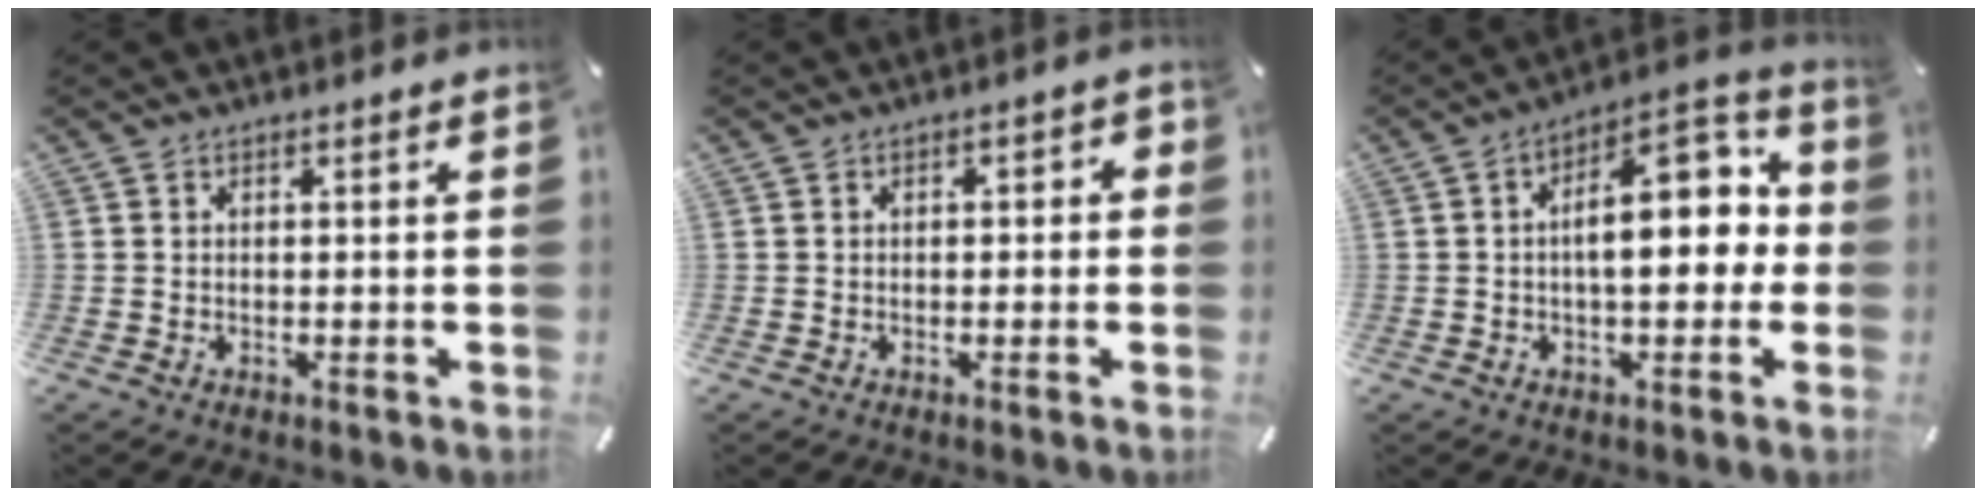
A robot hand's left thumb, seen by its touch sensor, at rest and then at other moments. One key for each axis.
{"total": 1.6, "fx": -0.9, "fy": 1.1, "fz": 0.9, "tx": -0.014, "ty": 0.008, "tz": -0.019}
{"total": 15.6, "fx": 1.6, "fy": 7.9, "fz": 13.4, "tx": -0.167, "ty": -0.014, "tz": 0.023}